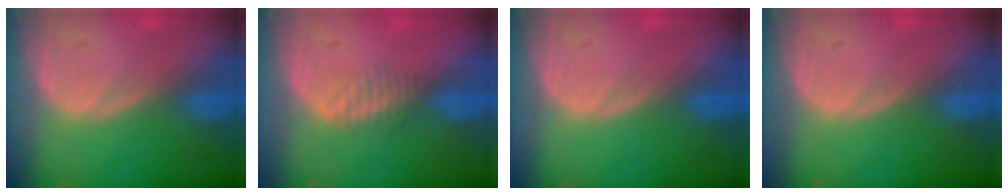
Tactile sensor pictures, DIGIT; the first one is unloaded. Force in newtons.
{"total": 2.0, "press": 1.8, "slide": 0.8}
{"total": 0.0}
{"total": 0.0}